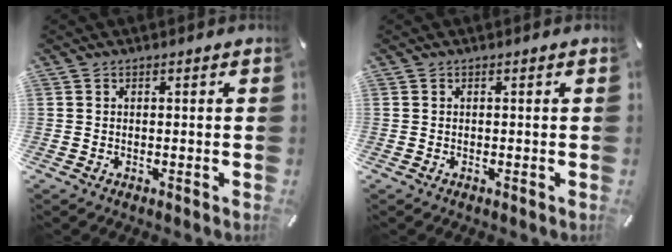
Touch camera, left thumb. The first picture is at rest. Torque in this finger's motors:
{"motor_torque": [-0.02, -0.01, -0.01, 0.01, 0.00]}